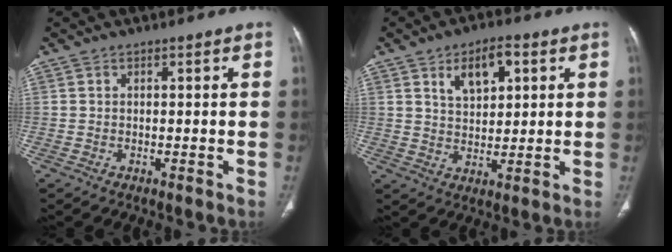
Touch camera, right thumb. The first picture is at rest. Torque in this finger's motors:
{"motor_torque": [0.03, 0.20, -0.16, 0.30, 0.23]}